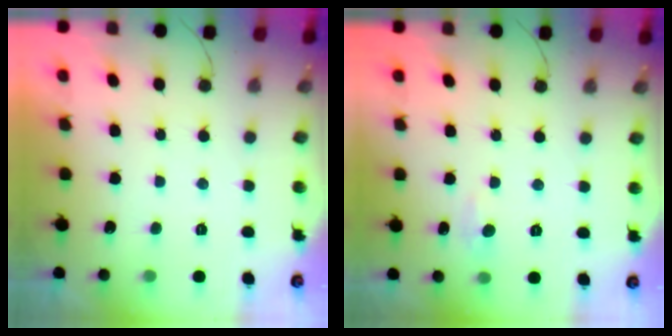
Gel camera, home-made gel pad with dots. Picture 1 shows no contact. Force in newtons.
{"total": 3.7, "press": 3.6, "slide": 0.6}